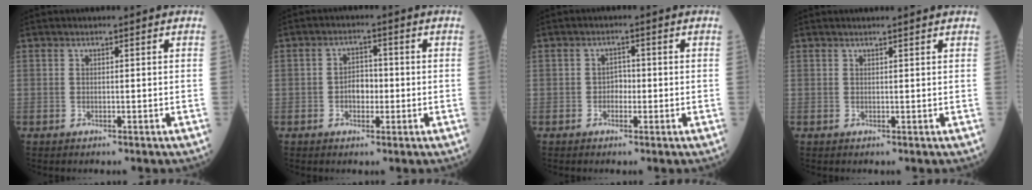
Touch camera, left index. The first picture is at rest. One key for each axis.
{"total": 3.4, "fx": -0.8, "fy": 2.1, "fz": 2.5, "tx": -0.041, "ty": 0.007, "tz": -0.017}
{"total": 1.8, "fx": -0.6, "fy": 1.3, "fz": 1.2, "tx": -0.011, "ty": 0.004, "tz": -0.013}
{"total": 3.0, "fx": 2.8, "fy": 0.0, "fz": 1.0, "tx": -0.014, "ty": 0.010, "tz": 0.028}